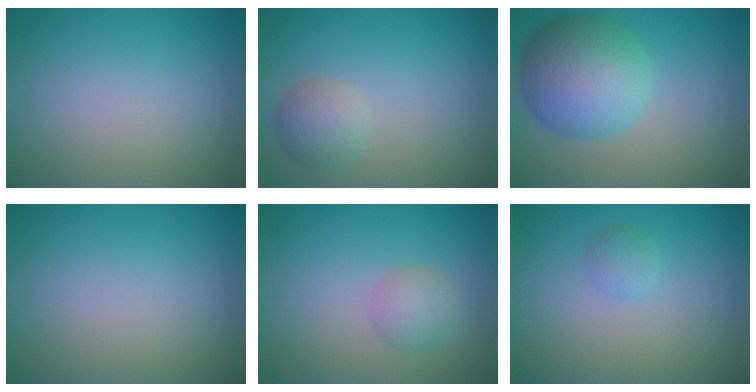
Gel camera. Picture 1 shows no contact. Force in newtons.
{"total": 2.2, "press": 2.2, "slide": 0.1}
{"total": 8.1, "press": 8.1, "slide": 0.1}
{"total": 0.0}
{"total": 2.1, "press": 2.1, "slide": 0.1}
{"total": 1.1, "press": 1.1, "slide": 0.1}